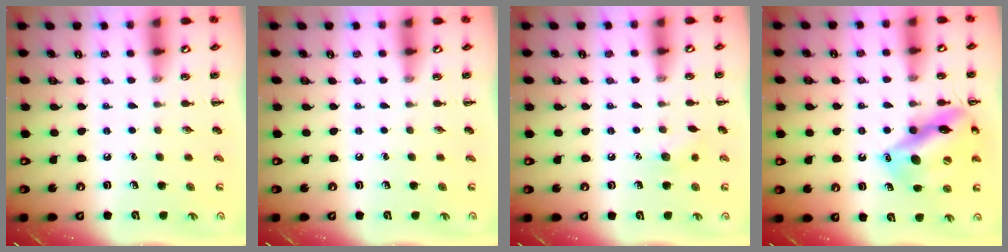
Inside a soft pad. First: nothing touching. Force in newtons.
{"total": 0.0}
{"total": 5.8, "press": 5.6, "slide": 1.4}
{"total": 16.1, "press": 16.0, "slide": 1.6}